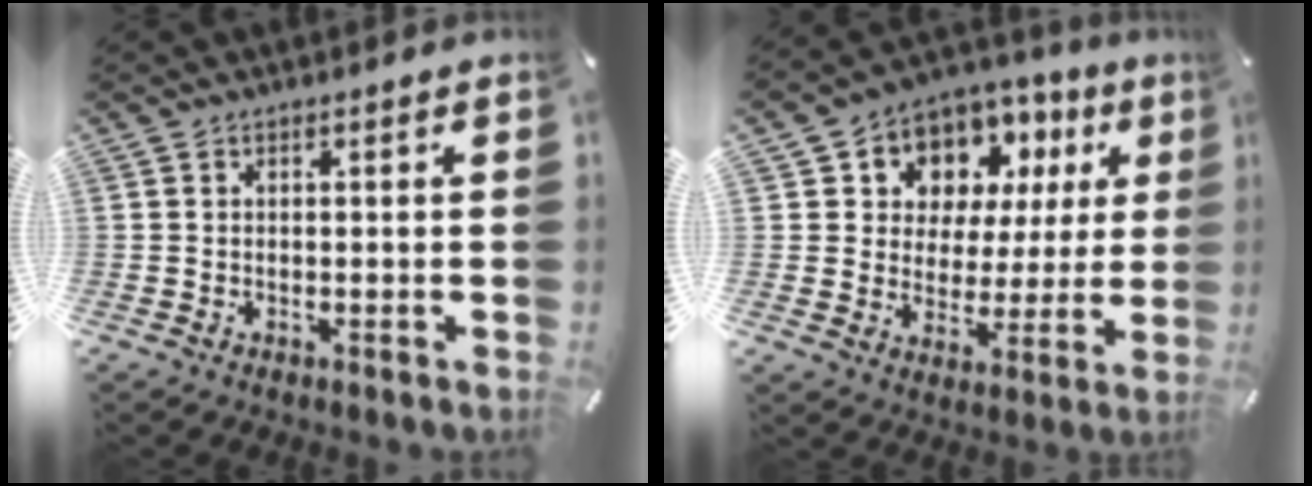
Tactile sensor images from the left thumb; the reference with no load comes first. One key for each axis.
{"total": 9.3, "fx": 4.6, "fy": 8.0, "fz": 1.4, "tx": -0.041, "ty": -0.038, "tz": 0.089}